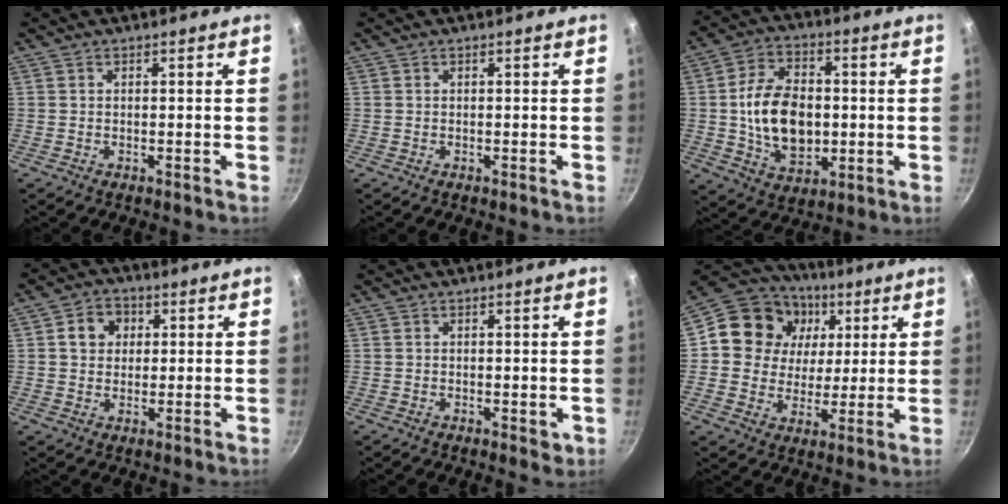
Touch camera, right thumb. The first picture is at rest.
{"total": 0.0}
{"total": 15.5, "force": [-0.2, 10.4, 11.5], "torque": [-0.174, 0.006, -0.003]}
{"total": 5.9, "force": [1.5, 5.1, 2.7], "torque": [-0.013, 0.007, 0.016]}
{"total": 1.3, "force": [0.3, 0.8, 0.9], "torque": [-0.009, -0.002, 0.004]}
{"total": 16.6, "force": [4.9, 14.3, 6.8], "torque": [-0.093, 0.002, 0.072]}